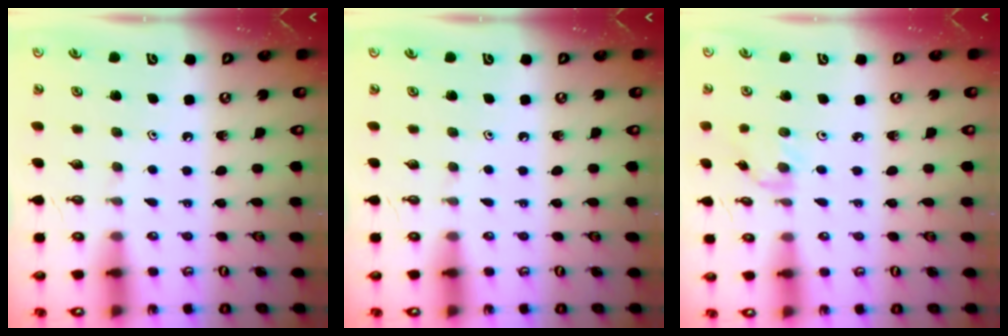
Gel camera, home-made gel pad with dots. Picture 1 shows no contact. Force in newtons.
{"total": 0.0}
{"total": 1.4, "press": 1.4, "slide": 0.3}